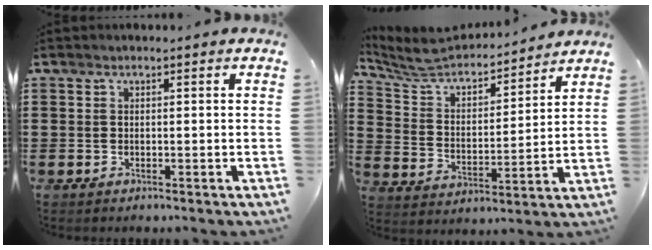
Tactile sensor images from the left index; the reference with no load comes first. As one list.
[{"total": 5.6, "force": [5.2, 1.5, 1.4], "torque": [-0.057, -0.037, 0.085]}]